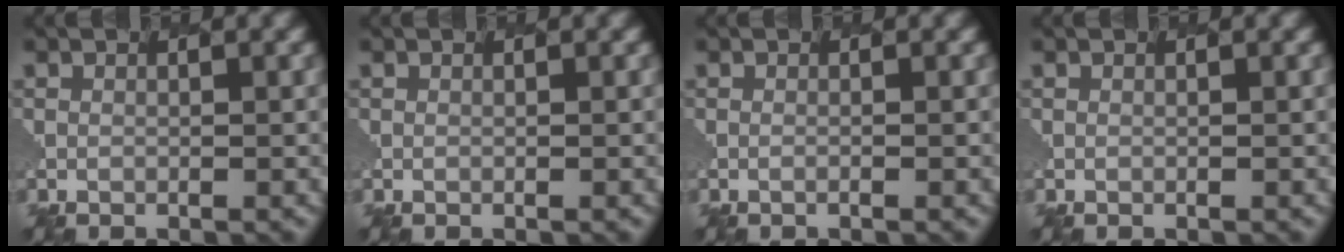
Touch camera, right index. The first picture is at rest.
{"total": 0.0}
{"total": 0.0}
{"total": 0.0}